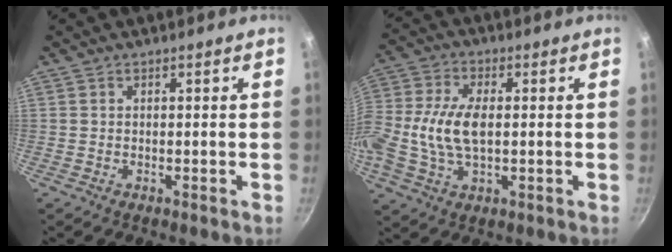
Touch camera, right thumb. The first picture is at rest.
{"total": 11.9, "force": [-0.3, 6.7, 9.8], "torque": [-0.205, 0.017, -0.016]}